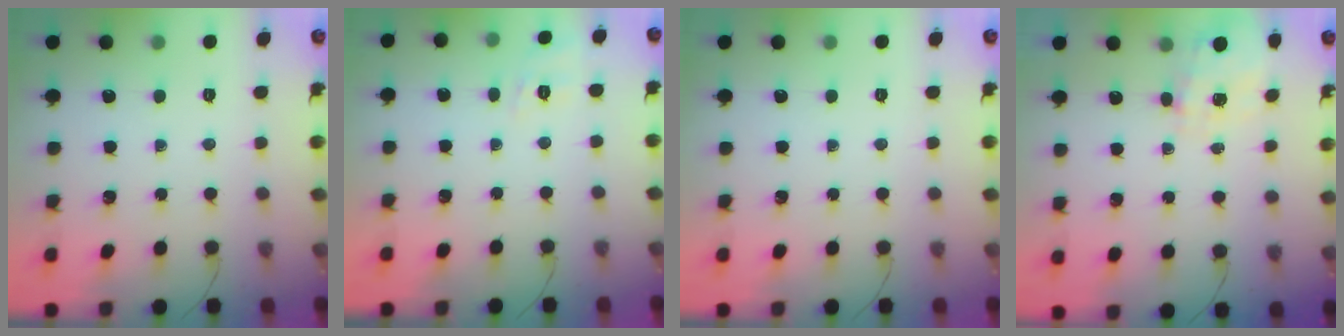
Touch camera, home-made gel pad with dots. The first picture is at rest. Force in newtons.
{"total": 2.0, "press": 0.4, "slide": 1.9}
{"total": 0.0}
{"total": 0.7, "press": 0.4, "slide": 0.6}